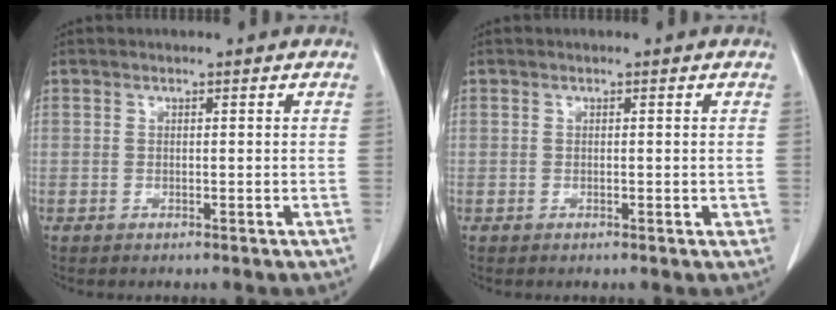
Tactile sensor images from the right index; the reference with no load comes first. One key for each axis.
{"total": 1.0, "fx": -0.2, "fy": 0.5, "fz": 0.8, "tx": -0.009, "ty": 0.000, "tz": -0.002}